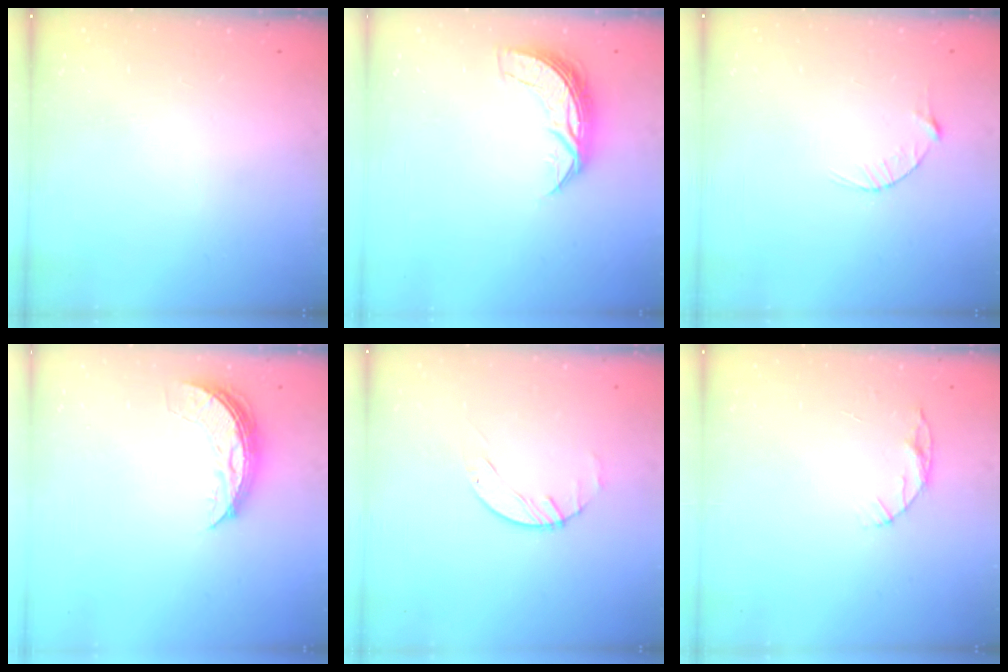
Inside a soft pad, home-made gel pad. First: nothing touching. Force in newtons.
{"total": 7.1, "press": 7.1, "slide": 0.4}
{"total": 2.9, "press": 2.9, "slide": 0.4}
{"total": 7.4, "press": 7.4, "slide": 0.6}
{"total": 1.4, "press": 1.4, "slide": 0.2}
{"total": 5.1, "press": 5.1, "slide": 0.5}